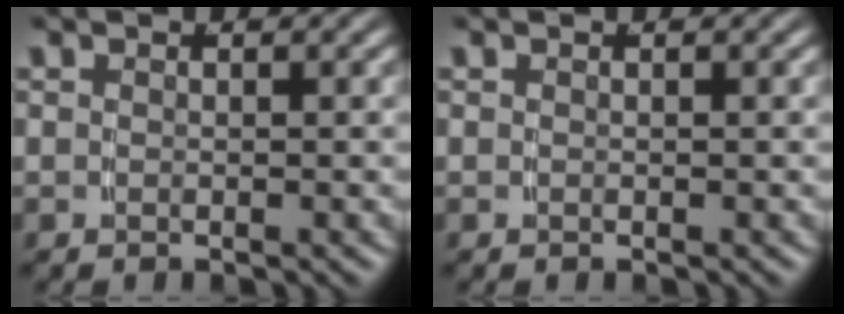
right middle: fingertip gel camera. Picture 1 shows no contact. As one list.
[{"total": 0.0}]